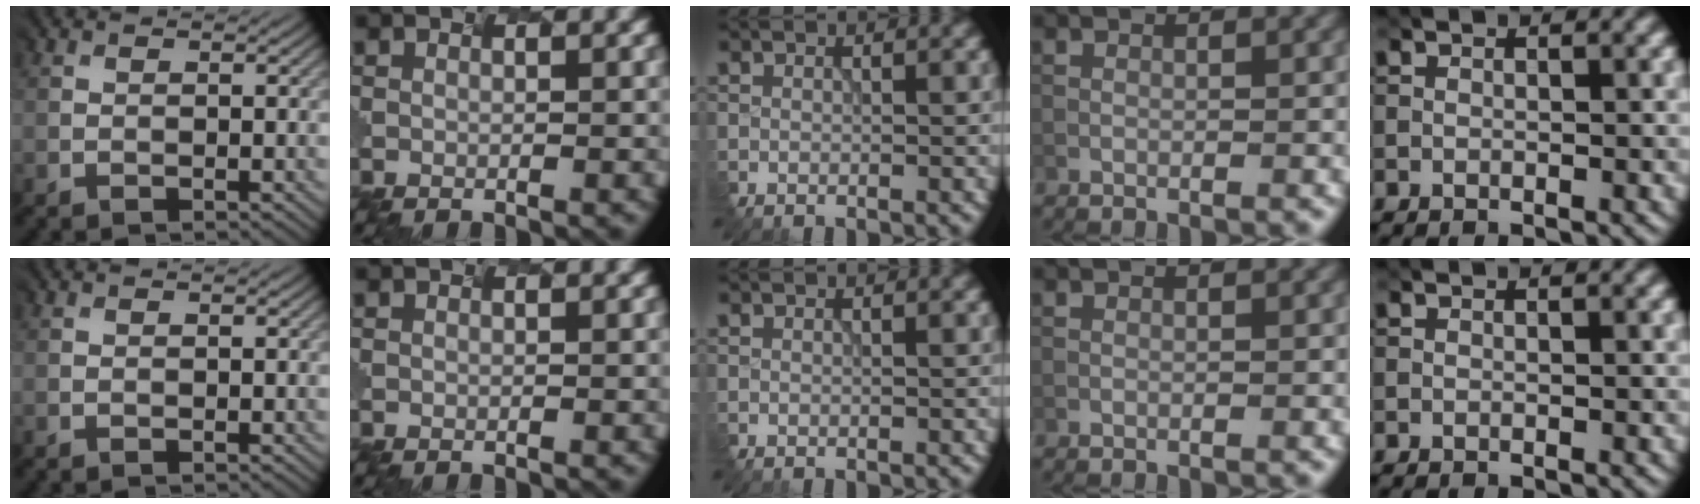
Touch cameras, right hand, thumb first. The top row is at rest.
{}